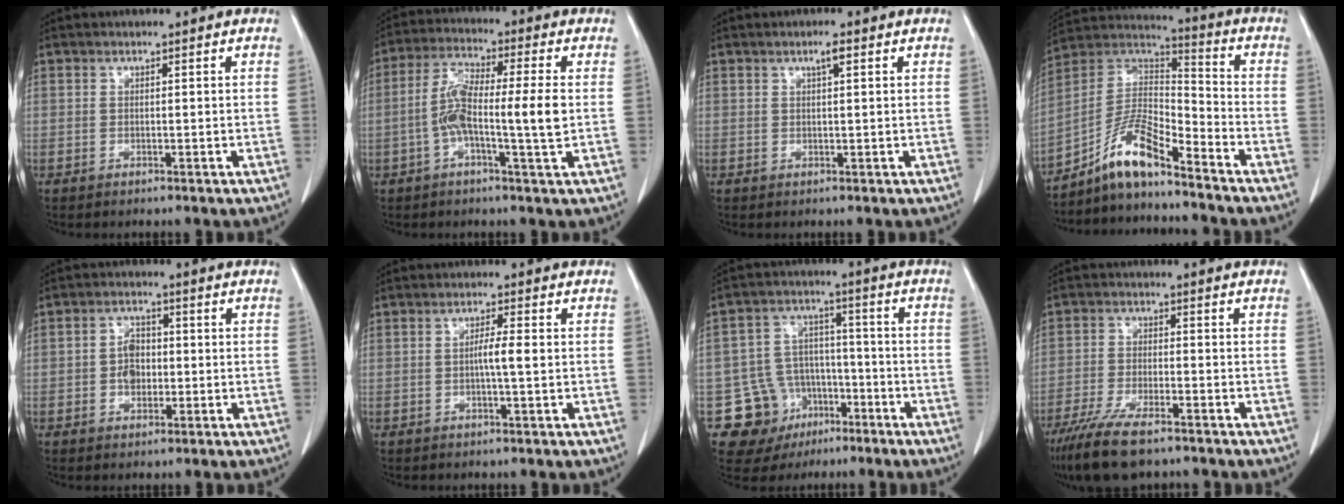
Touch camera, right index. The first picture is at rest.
{"total": 9.9, "force": [-0.9, 0.8, 9.9], "torque": [-0.190, 0.015, -0.026]}
{"total": 1.7, "force": [0.9, 0.1, 1.5], "torque": [-0.029, 0.002, 0.013]}
{"total": 10.4, "force": [-7.9, 1.8, 6.6], "torque": [-0.134, 0.025, -0.145]}
{"total": 4.8, "force": [-0.5, 3.0, 3.7], "torque": [-0.072, 0.009, -0.010]}
{"total": 2.8, "force": [-0.1, -0.1, 2.8], "torque": [-0.052, 0.000, -0.003]}
{"total": 12.0, "force": [-5.7, 10.1, 3.0], "torque": [-0.047, 0.045, -0.075]}
{"total": 10.7, "force": [-8.0, 2.5, 6.7], "torque": [-0.121, -0.025, -0.135]}